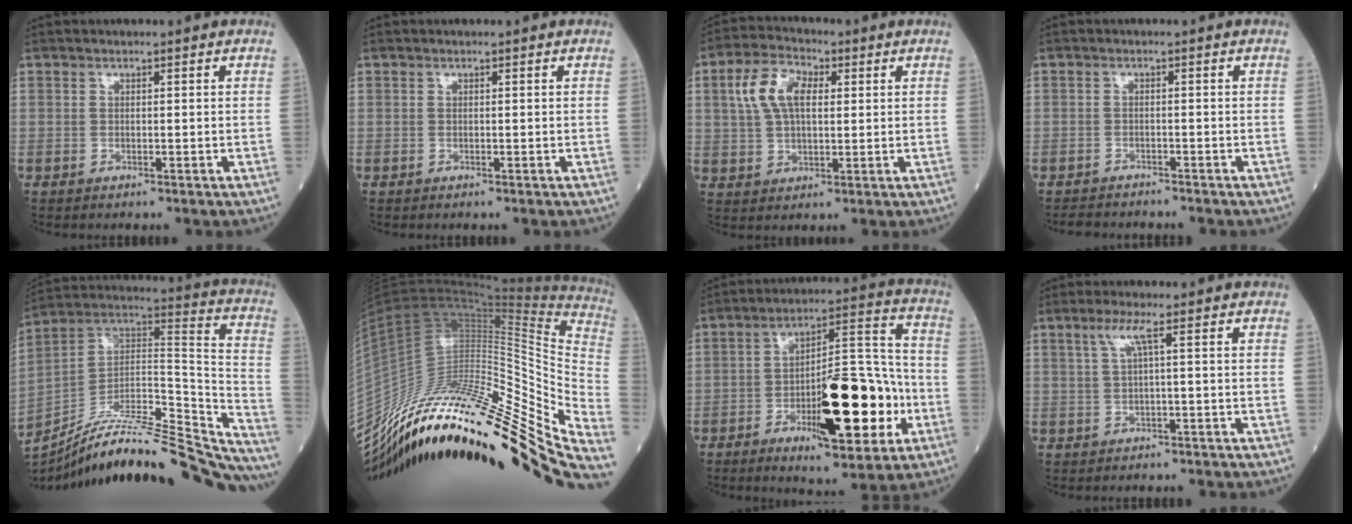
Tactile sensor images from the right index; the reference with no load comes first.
{"total": 0.0}
{"total": 8.3, "force": [2.3, 4.4, 6.7], "torque": [-0.144, 0.022, 0.044]}
{"total": 3.5, "force": [-3.3, 1.1, 0.3], "torque": [-0.004, -0.006, -0.055]}
{"total": 35.9, "force": [-31.9, 5.3, 15.7], "torque": [-0.194, -0.016, -0.463]}
{"total": 35.9, "force": [-24.3, 6.4, 25.7], "torque": [-0.376, -0.006, -0.380]}
{"total": 18.2, "force": [-5.8, 5.1, 16.5], "torque": [-0.260, 0.015, -0.080]}
{"total": 2.3, "force": [0.3, -0.5, 2.2], "torque": [-0.053, 0.007, 0.009]}